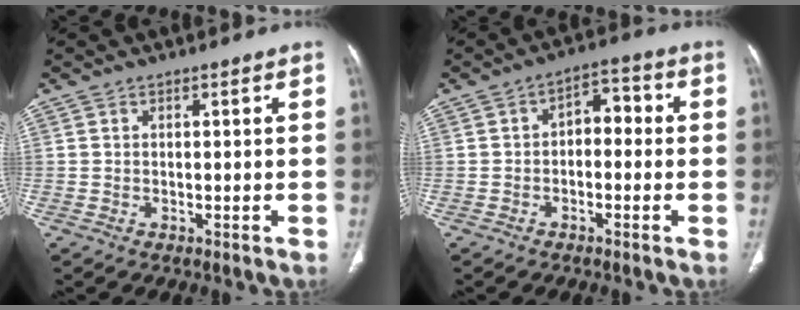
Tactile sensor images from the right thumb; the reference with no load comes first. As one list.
[{"total": 5.5, "force": [-0.3, 3.4, 4.3], "torque": [-0.043, 0.028, -0.018]}]